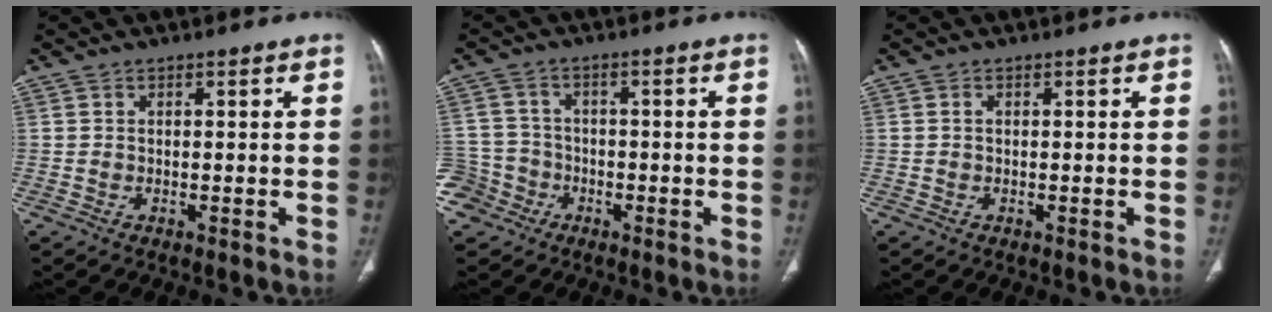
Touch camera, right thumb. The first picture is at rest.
{"total": 8.0, "force": [-4.4, 6.7, 0.7], "torque": [-0.008, 0.037, -0.081]}
{"total": 0.6, "force": [0.0, 0.4, 0.4], "torque": [-0.009, 0.001, 0.001]}